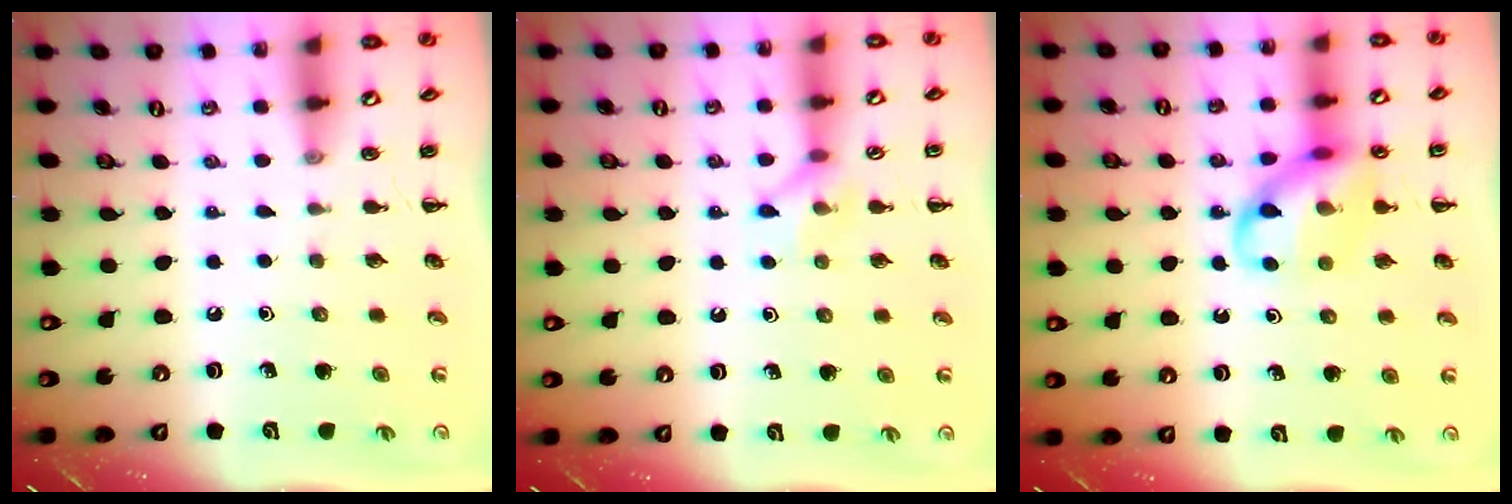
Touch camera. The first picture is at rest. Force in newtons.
{"total": 6.5, "press": 6.5, "slide": 0.3}
{"total": 12.4, "press": 12.2, "slide": 2.0}